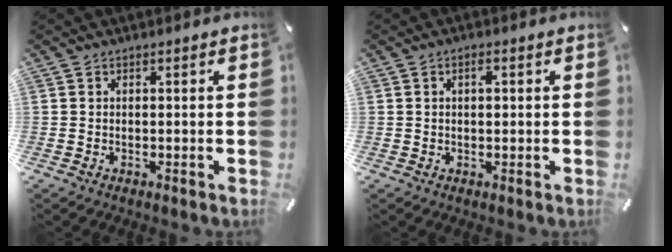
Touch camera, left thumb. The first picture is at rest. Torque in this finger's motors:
{"motor_torque": [-0.14, 0.10, 0.05, 0.23, 0.00]}